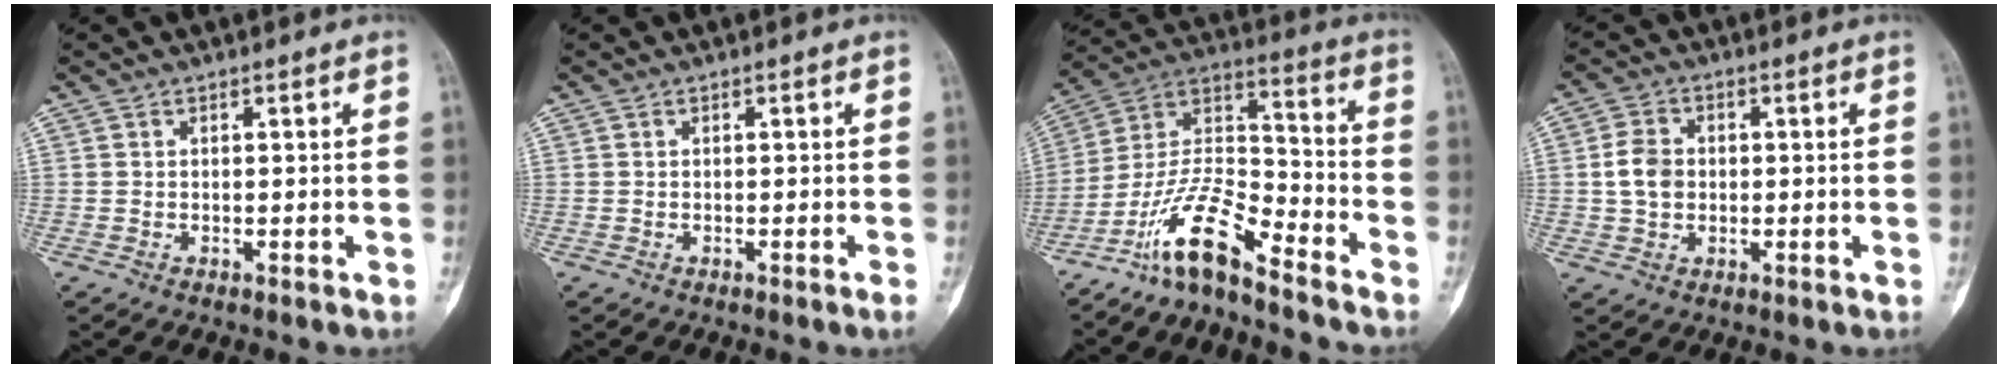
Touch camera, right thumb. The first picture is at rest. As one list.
[{"total": 0.7, "force": [-0.4, -0.2, 0.5], "torque": [-0.011, 0.001, -0.006]}, {"total": 12.9, "force": [-9.8, 2.9, 7.8], "torque": [-0.158, 0.090, -0.189]}, {"total": 5.4, "force": [0.1, 4.3, 3.4], "torque": [-0.055, 0.008, -0.001]}]